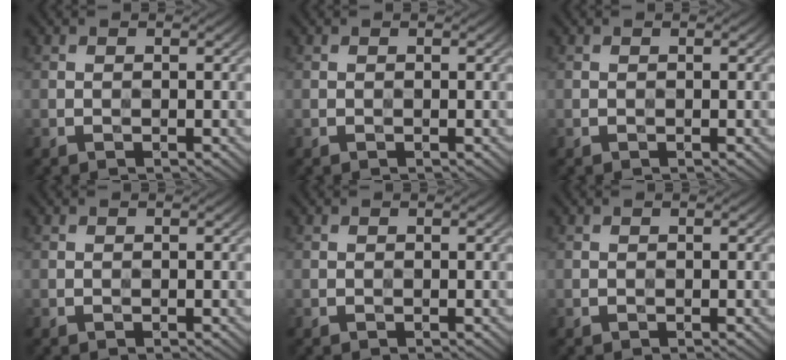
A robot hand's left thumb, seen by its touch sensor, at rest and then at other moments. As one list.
[{"total": 0.0}, {"total": 0.0}, {"total": 0.0}, {"total": 0.0}, {"total": 0.0}]